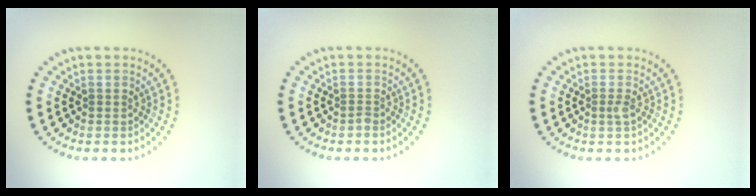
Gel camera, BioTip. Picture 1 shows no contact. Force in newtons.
{"total": 0.5, "press": 0.4, "slide": 0.4}
{"total": 0.8, "press": 0.6, "slide": 0.5}